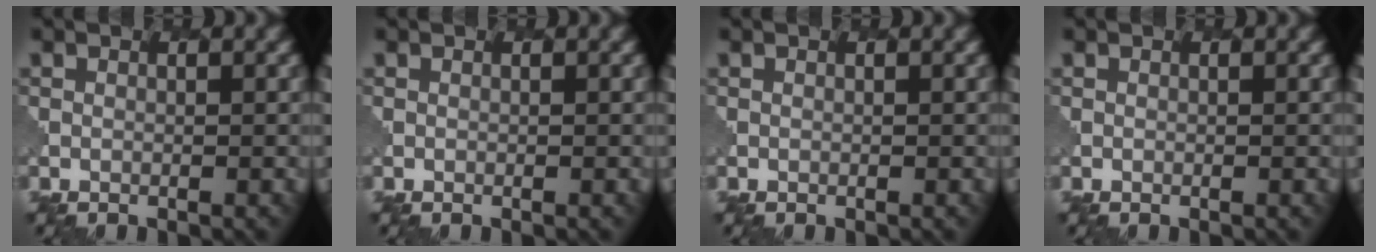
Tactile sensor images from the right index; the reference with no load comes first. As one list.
[{"total": 0.0}, {"total": 0.0}, {"total": 0.0}]